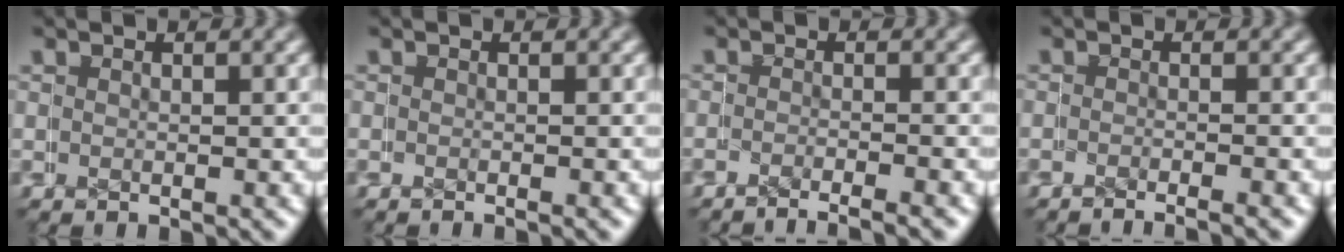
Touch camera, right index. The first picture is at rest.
{"total": 0.5, "force": [-0.5, -0.1, 0.1], "torque": [0.007, 0.001, -0.009]}
{"total": 4.0, "force": [-3.8, 0.6, 1.2], "torque": [-0.003, -0.003, -0.058]}
{"total": 2.5, "force": [-2.4, 0.2, 0.8], "torque": [0.002, 0.001, -0.037]}